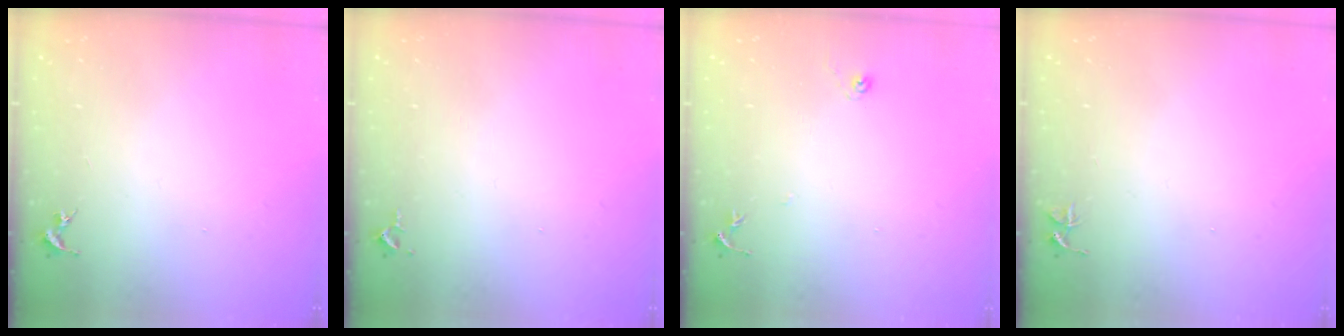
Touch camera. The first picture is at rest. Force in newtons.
{"total": 2.6, "press": 2.6, "slide": 0.4}
{"total": 5.9, "press": 5.9, "slide": 0.6}
{"total": 3.7, "press": 3.7, "slide": 0.3}